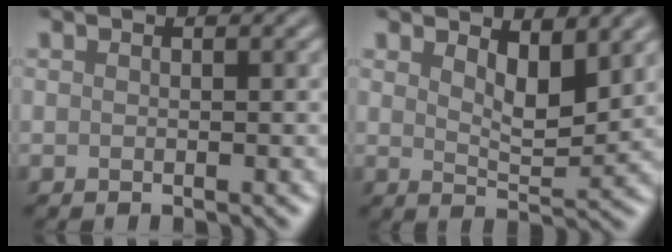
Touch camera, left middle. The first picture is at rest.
{"total": 3.7, "force": [2.2, 1.4, 2.6], "torque": [-0.048, -0.007, 0.036]}